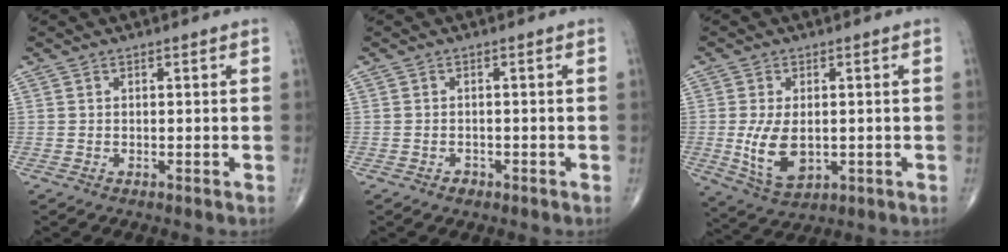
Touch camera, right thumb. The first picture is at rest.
{"total": 1.3, "force": [-0.8, 0.9, 0.4], "torque": [-0.002, 0.005, -0.012]}
{"total": 9.1, "force": [-0.8, 5.2, 7.4], "torque": [-0.134, -0.014, -0.002]}